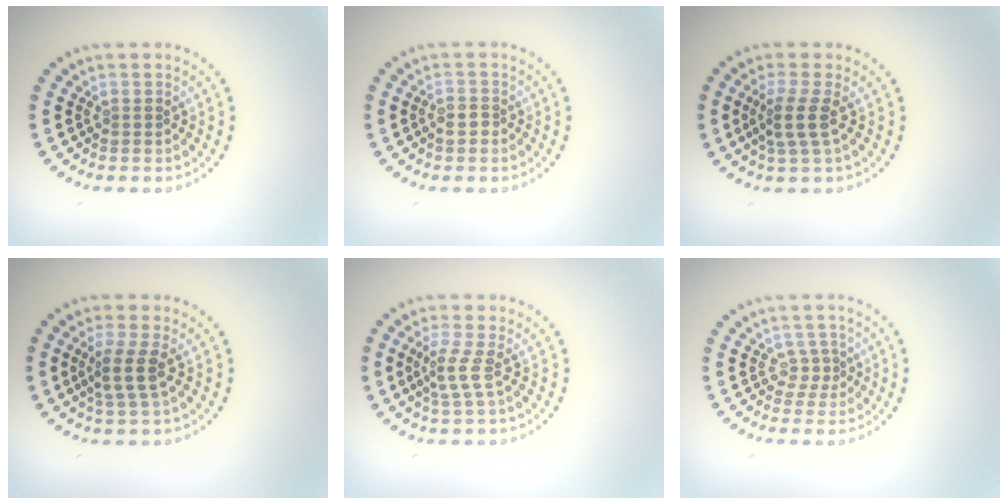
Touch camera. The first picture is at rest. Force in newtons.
{"total": 1.3, "press": 1.2, "slide": 0.6}
{"total": 2.6, "press": 2.0, "slide": 1.6}
{"total": 2.7, "press": 2.2, "slide": 1.6}
{"total": 2.1, "press": 1.5, "slide": 1.4}
{"total": 1.3, "press": 0.9, "slide": 0.9}